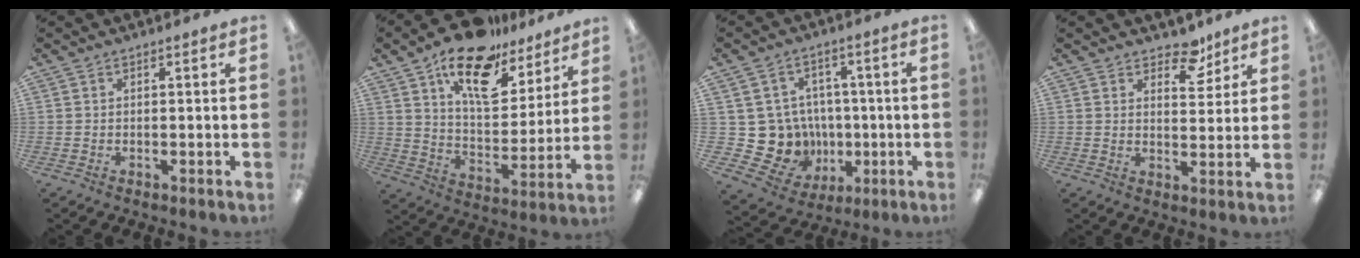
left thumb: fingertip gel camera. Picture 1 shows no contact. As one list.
[{"total": 17.7, "force": [11.9, 8.4, 10.1], "torque": [-0.168, -0.065, 0.206]}, {"total": 11.9, "force": [-1.1, 11.4, 3.1], "torque": [-0.090, 0.000, 0.000]}, {"total": 6.9, "force": [5.3, 3.6, 2.6], "torque": [-0.021, -0.031, 0.090]}]